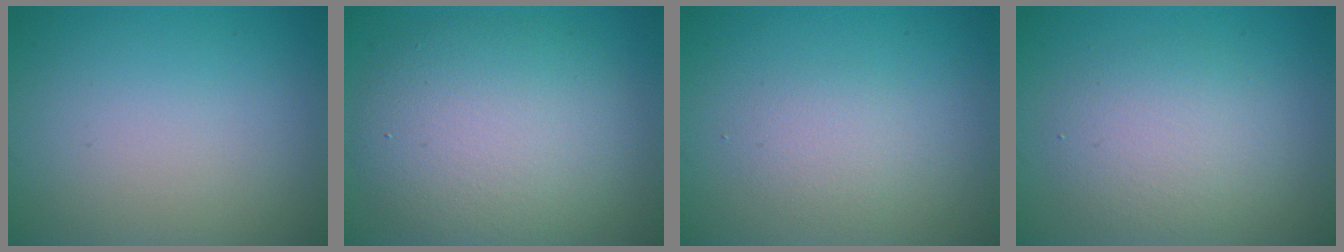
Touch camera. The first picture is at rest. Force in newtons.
{"total": 8.5, "press": 8.5, "slide": 0.8}
{"total": 1.6, "press": 1.6, "slide": 0.1}
{"total": 3.7, "press": 3.7, "slide": 0.3}